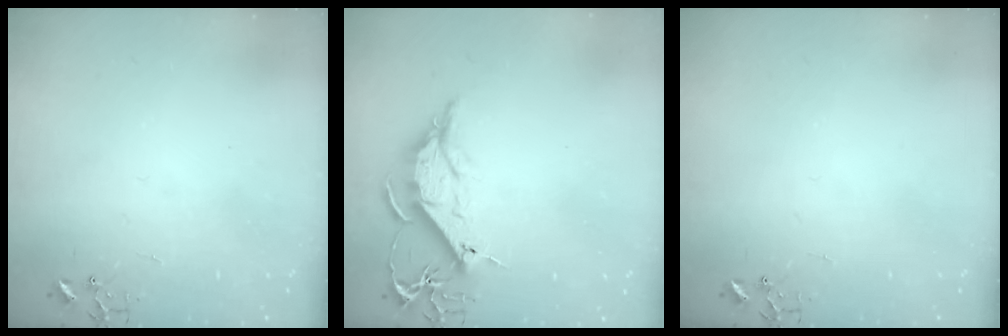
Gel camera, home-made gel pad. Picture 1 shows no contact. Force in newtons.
{"total": 12.1, "press": 12.1, "slide": 1.1}
{"total": 0.0}